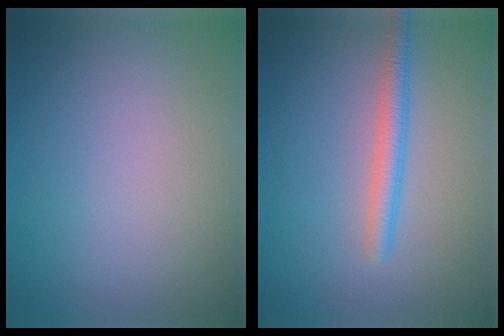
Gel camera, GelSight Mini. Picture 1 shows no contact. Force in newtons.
{"total": 2.4, "press": 2.4, "slide": 0.1}